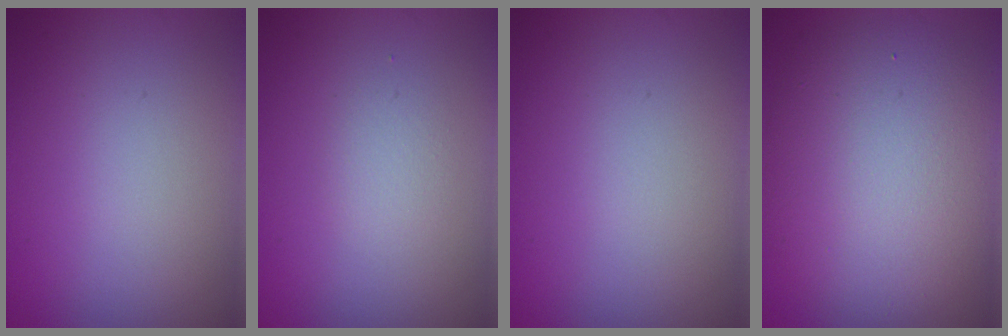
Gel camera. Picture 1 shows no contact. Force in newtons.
{"total": 1.1, "press": 1.1, "slide": 0.1}
{"total": 0.0}
{"total": 10.4, "press": 10.3, "slide": 0.7}